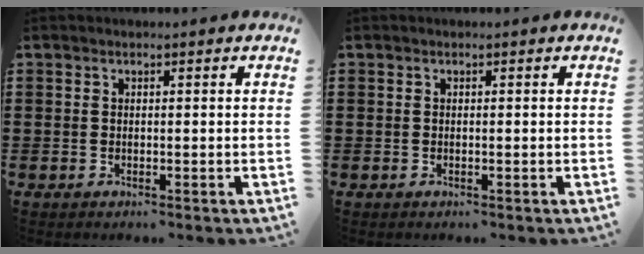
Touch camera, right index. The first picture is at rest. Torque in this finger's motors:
{"motor_torque": [-0.01, 0.18, 0.00, 0.00]}